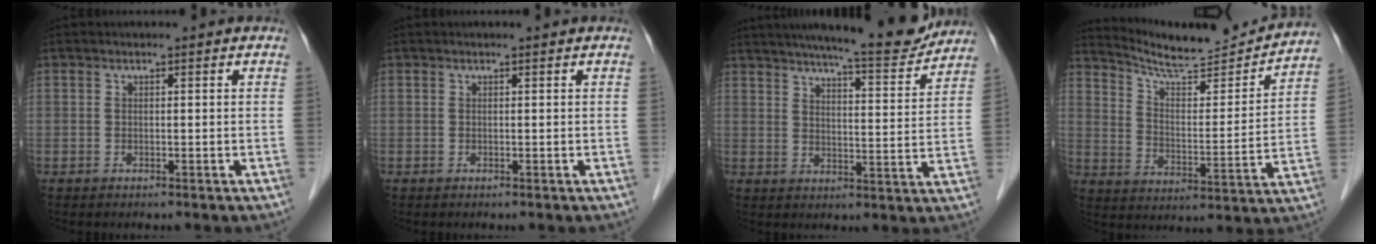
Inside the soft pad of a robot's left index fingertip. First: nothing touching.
{"total": 0.0}
{"total": 14.9, "force": [13.4, 1.1, 6.4], "torque": [-0.092, -0.010, 0.179]}
{"total": 16.3, "force": [15.7, 0.6, 4.0], "torque": [-0.070, -0.028, 0.233]}